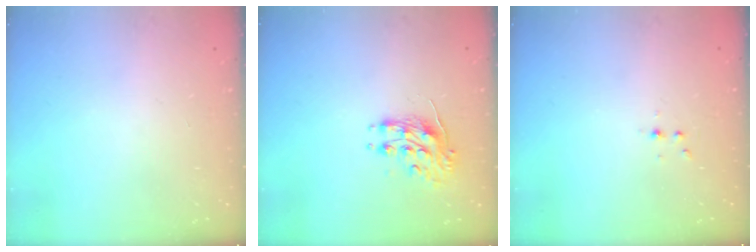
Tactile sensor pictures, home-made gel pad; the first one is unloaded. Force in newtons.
{"total": 8.4, "press": 8.3, "slide": 0.4}
{"total": 3.0, "press": 2.6, "slide": 1.5}